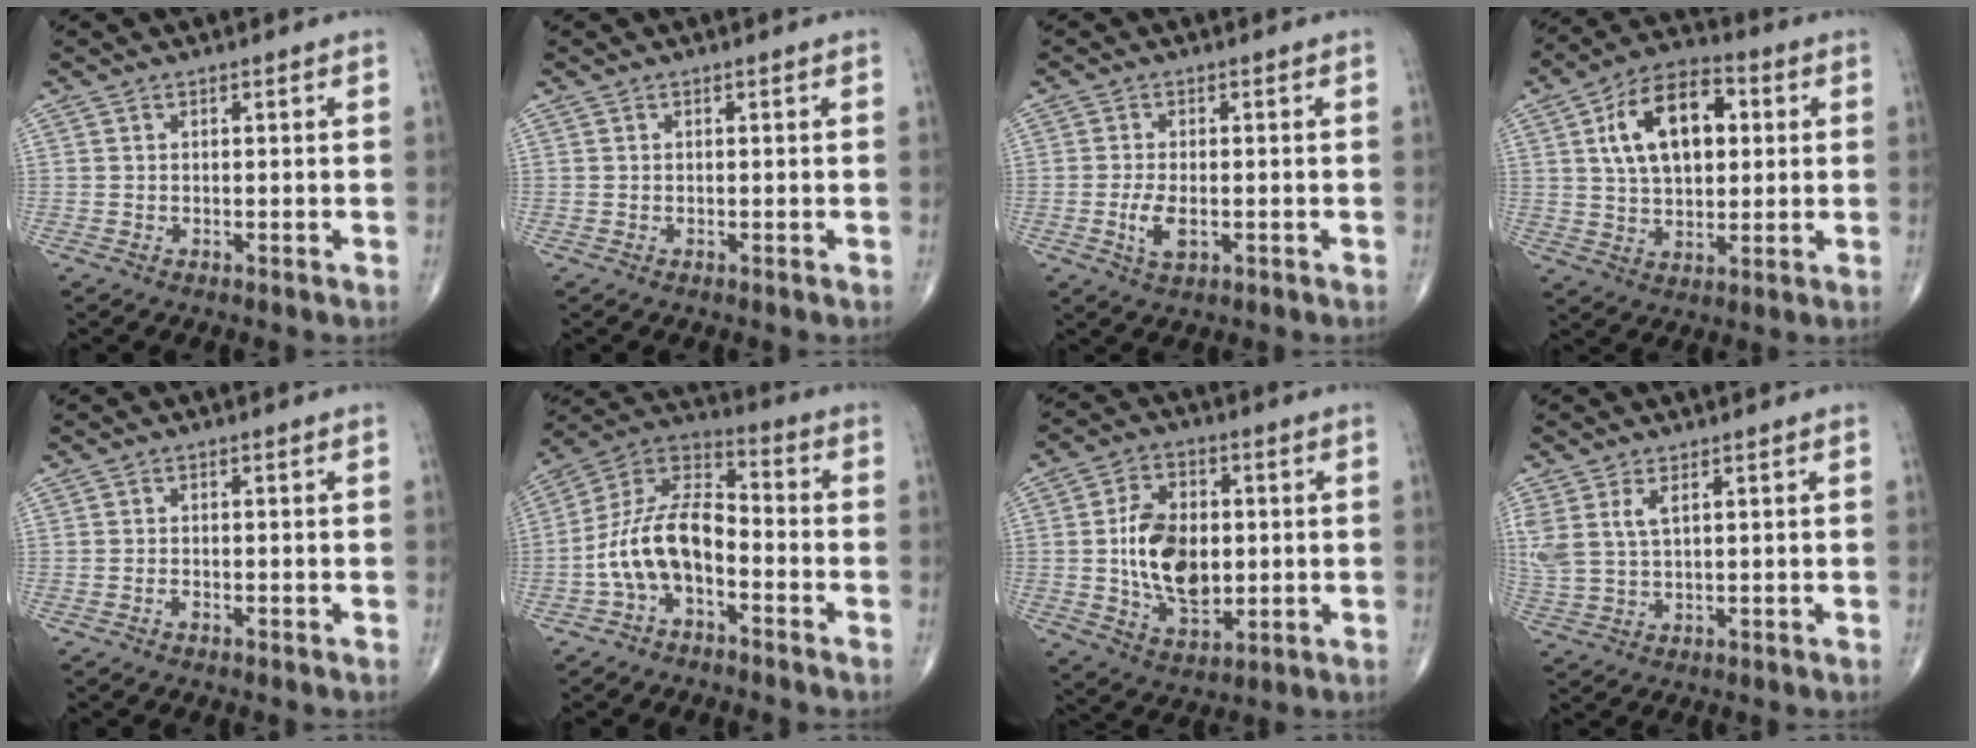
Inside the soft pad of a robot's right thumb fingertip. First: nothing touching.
{"total": 0.0}
{"total": 4.3, "force": [-1.1, 2.1, 3.6], "torque": [-0.071, -0.003, -0.017]}
{"total": 15.5, "force": [3.7, 9.1, 12.0], "torque": [-0.184, 0.010, 0.060]}
{"total": 0.7, "force": [-0.5, 0.3, 0.4], "torque": [-0.003, 0.004, -0.008]}
{"total": 12.9, "force": [-4.0, 7.0, 10.1], "torque": [-0.186, 0.061, -0.086]}
{"total": 14.0, "force": [0.1, 8.9, 10.8], "torque": [-0.166, -0.002, 0.009]}
{"total": 6.1, "force": [2.4, 2.9, 4.8], "torque": [-0.122, 0.000, 0.057]}